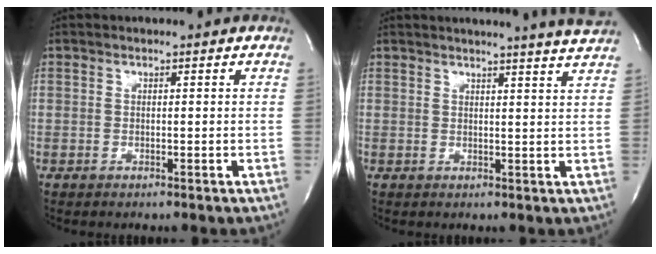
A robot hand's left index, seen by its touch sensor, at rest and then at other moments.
{"total": 8.0, "force": [7.4, -1.6, 2.6], "torque": [-0.035, -0.030, 0.071]}